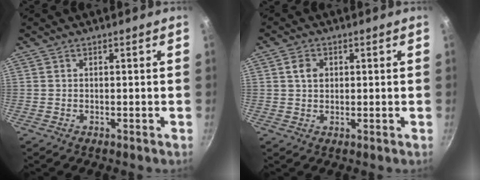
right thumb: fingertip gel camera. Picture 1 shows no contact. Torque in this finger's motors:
{"motor_torque": [-0.57, 0.67, 0.22, -0.12, -0.01]}